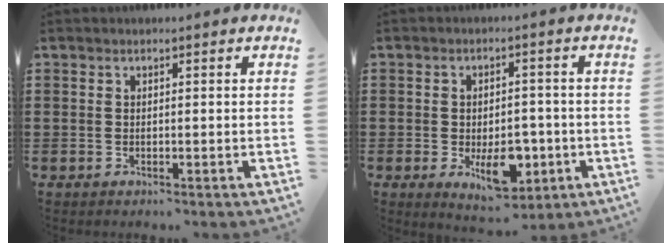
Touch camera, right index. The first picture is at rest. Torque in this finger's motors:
{"motor_torque": [0.96, 0.88, 0.44, 0.12]}